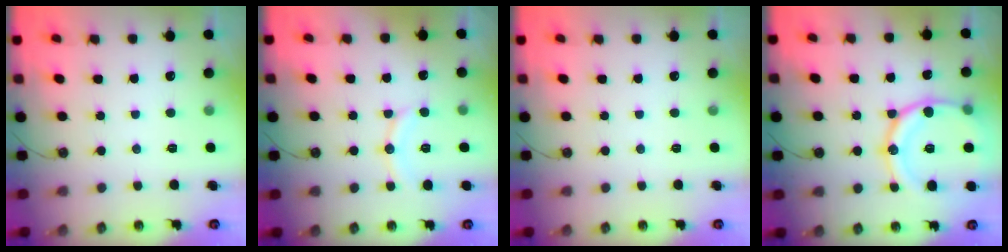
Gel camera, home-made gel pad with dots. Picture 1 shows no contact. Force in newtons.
{"total": 9.9, "press": 9.9, "slide": 1.0}
{"total": 0.0}
{"total": 19.3, "press": 19.0, "slide": 3.4}